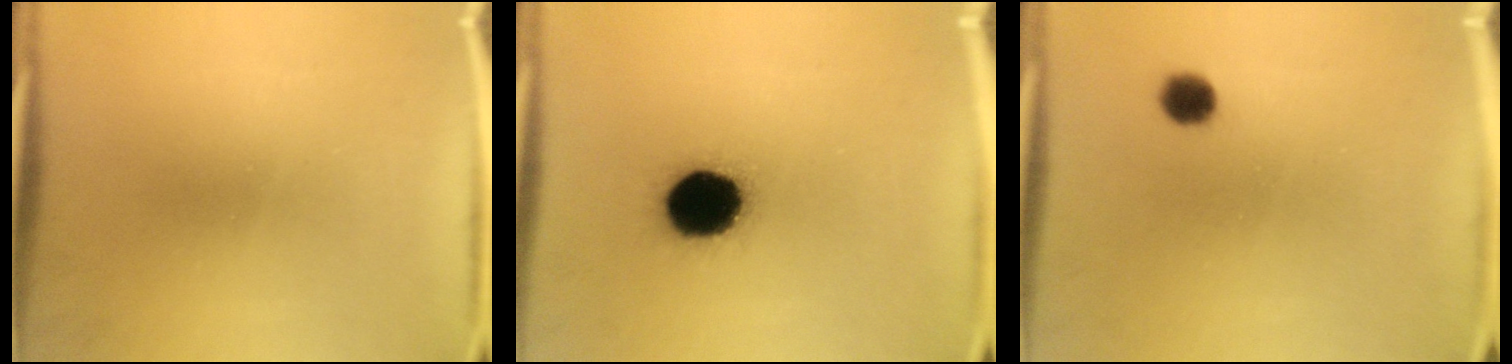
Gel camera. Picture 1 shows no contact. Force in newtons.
{"total": 17.0}
{"total": 3.1}